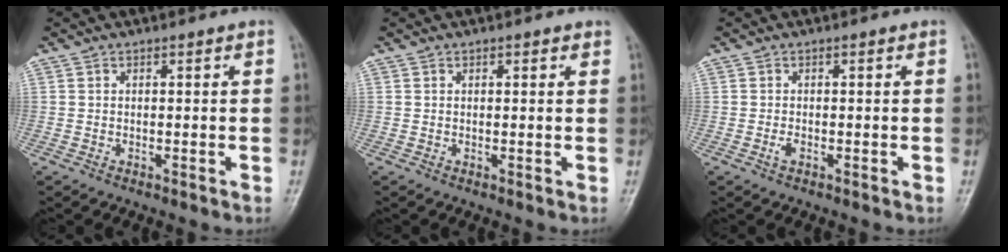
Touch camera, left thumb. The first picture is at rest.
{"total": 1.2, "force": [0.7, 0.5, 0.7], "torque": [-0.005, -0.001, 0.006]}
{"total": 1.1, "force": [-0.4, 0.5, 0.9], "torque": [-0.019, -0.002, -0.008]}